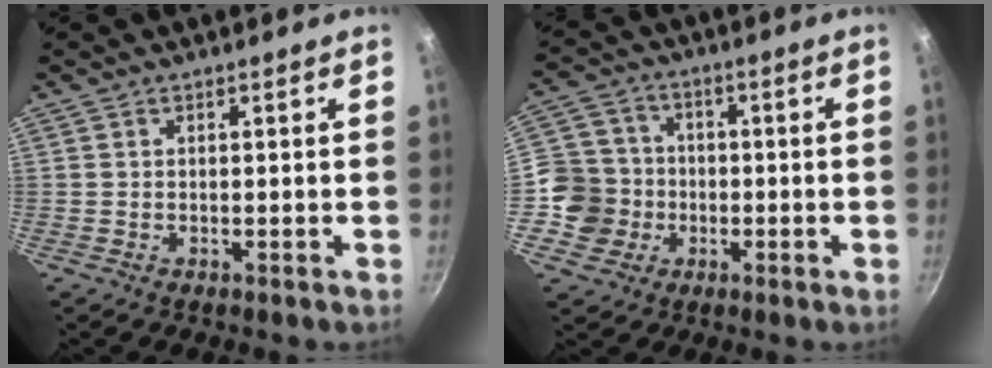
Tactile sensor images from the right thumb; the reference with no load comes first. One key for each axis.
{"total": 9.5, "fx": -2.0, "fy": 9.0, "fz": 2.2, "tx": -0.006, "ty": 0.029, "tz": -0.050}